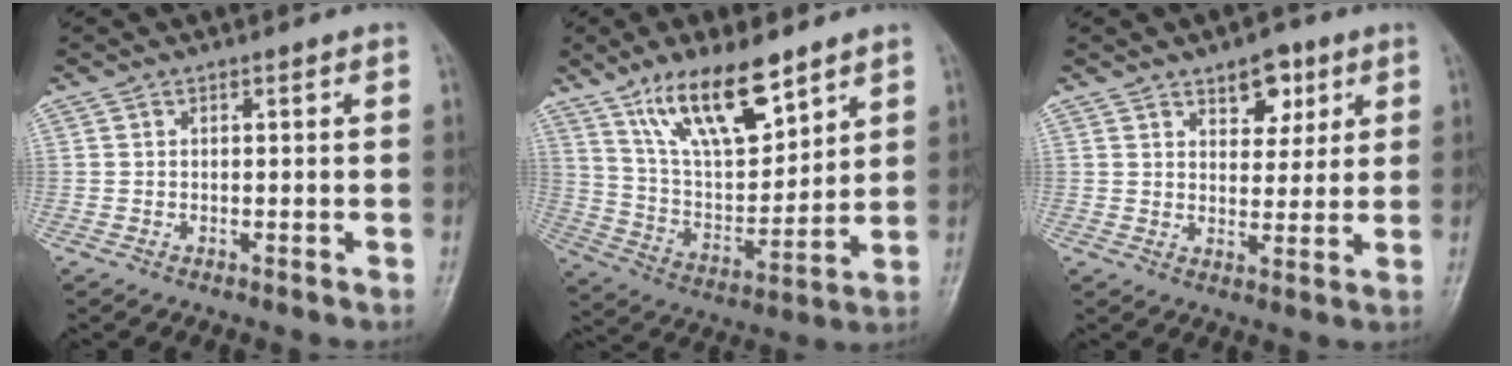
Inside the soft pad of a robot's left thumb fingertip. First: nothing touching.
{"total": 16.8, "force": [10.9, 6.2, 11.2], "torque": [-0.164, -0.055, 0.210]}
{"total": 6.9, "force": [3.8, 4.1, 4.1], "torque": [-0.024, -0.018, 0.053]}